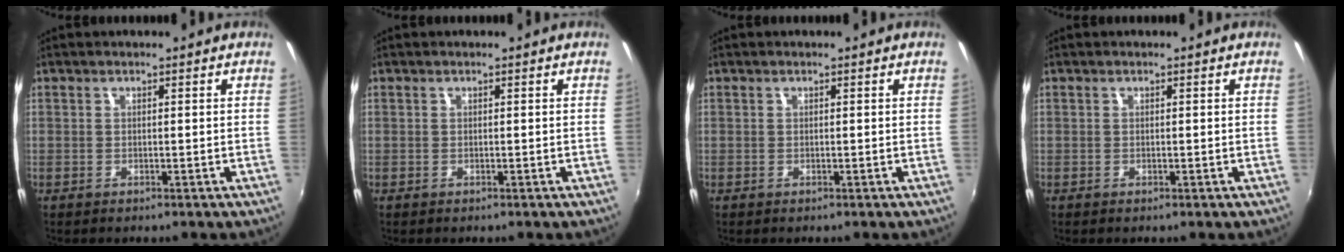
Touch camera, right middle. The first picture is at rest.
{"total": 0.0}
{"total": 0.0}
{"total": 0.0}